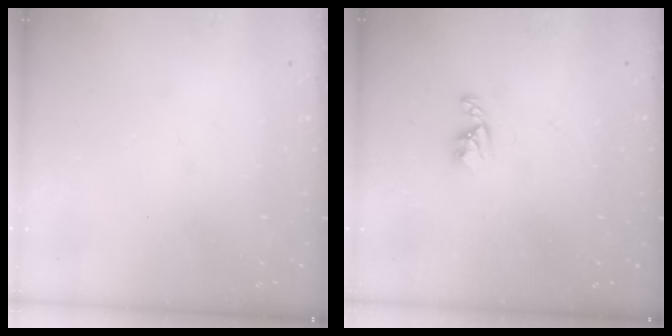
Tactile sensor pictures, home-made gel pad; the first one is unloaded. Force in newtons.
{"total": 4.3, "press": 4.2, "slide": 0.8}